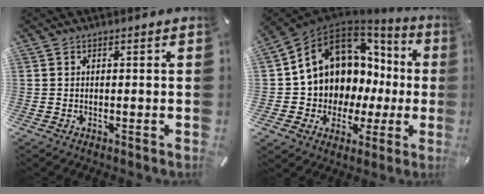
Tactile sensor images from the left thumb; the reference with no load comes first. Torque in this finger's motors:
{"motor_torque": [1.67, 1.60, 2.76, 0.01, 0.32]}